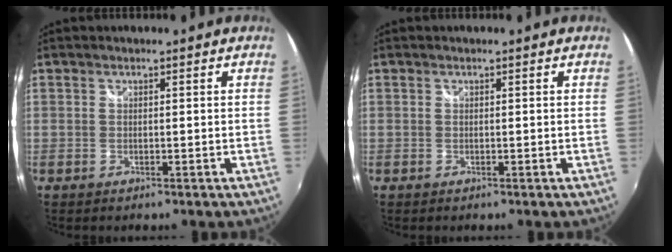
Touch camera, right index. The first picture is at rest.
{"total": 0.0}